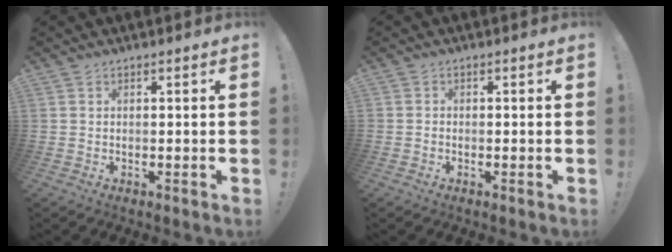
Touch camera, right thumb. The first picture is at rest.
{"total": 1.3, "force": [-0.8, 1.0, 0.1], "torque": [-0.003, 0.006, -0.014]}